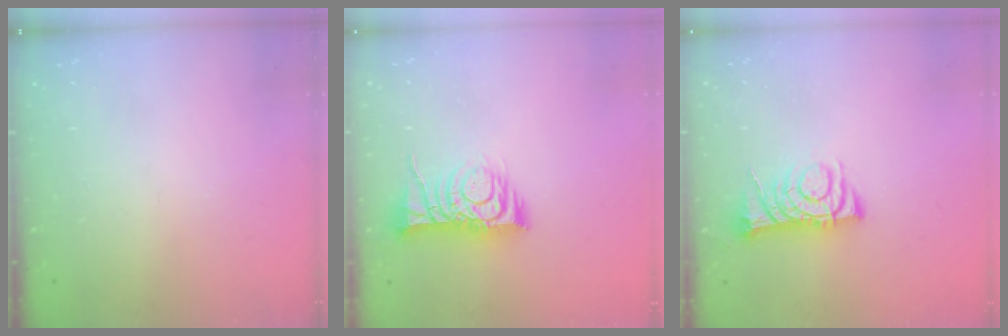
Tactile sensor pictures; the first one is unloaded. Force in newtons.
{"total": 10.0, "press": 10.0, "slide": 0.3}
{"total": 7.6, "press": 7.5, "slide": 0.9}